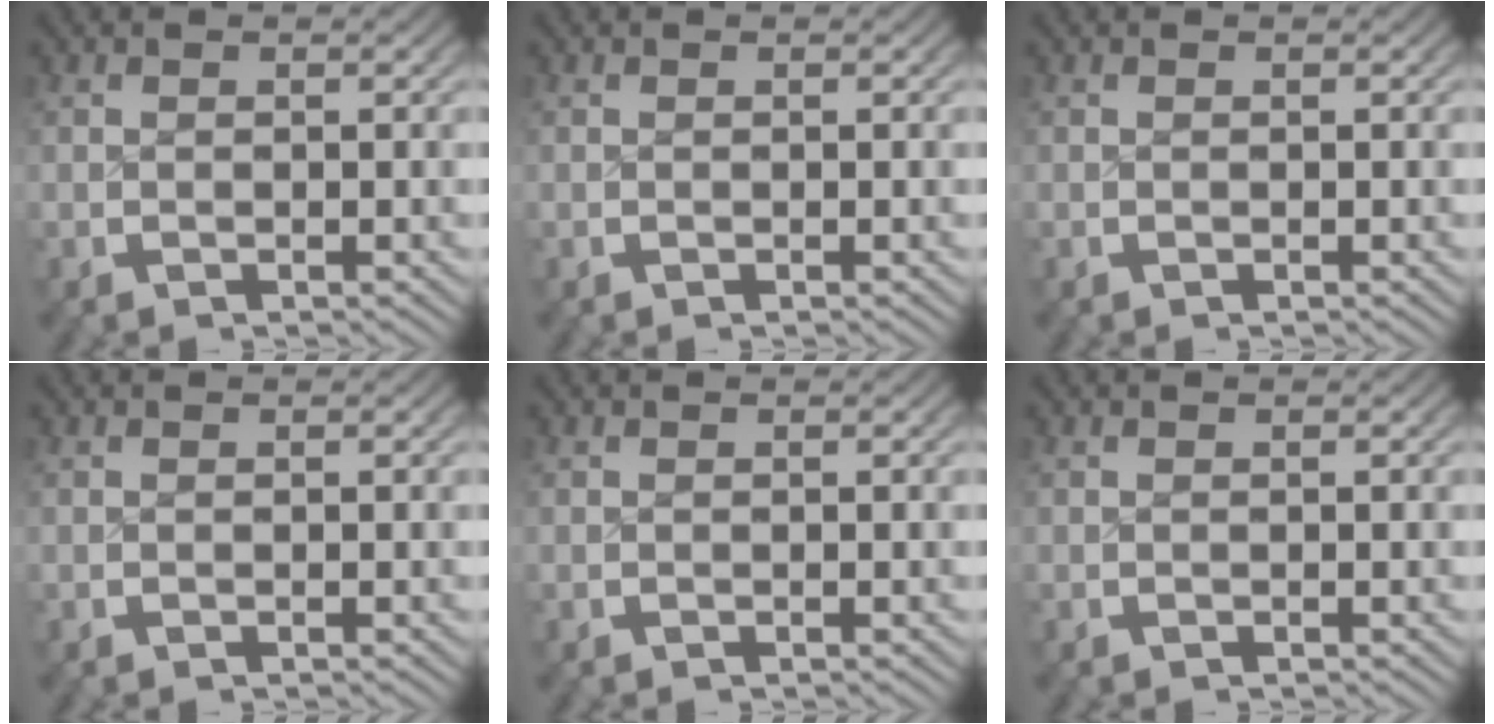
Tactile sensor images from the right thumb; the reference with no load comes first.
{"total": 0.0}
{"total": 0.0}
{"total": 0.0}
{"total": 0.0}
{"total": 0.0}